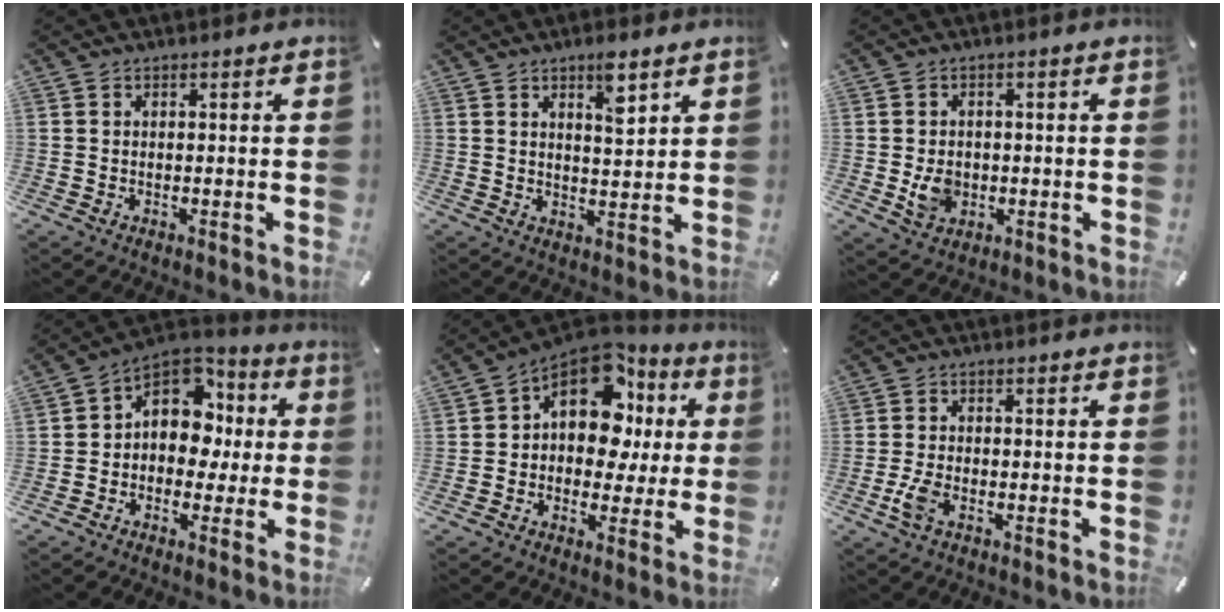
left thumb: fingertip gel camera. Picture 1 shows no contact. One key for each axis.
{"total": 5.9, "fx": 3.8, "fy": 1.8, "fz": 4.1, "tx": -0.057, "ty": -0.023, "tz": 0.059}
{"total": 5.4, "fx": -0.7, "fy": 4.5, "fz": 2.8, "tx": -0.037, "ty": -0.006, "tz": -0.015}
{"total": 12.1, "fx": 2.3, "fy": 9.7, "fz": 6.9, "tx": -0.107, "ty": -0.015, "tz": 0.044}
{"total": 15.2, "fx": 5.3, "fy": 10.3, "fz": 9.7, "tx": -0.155, "ty": -0.034, "tz": 0.096}
{"total": 3.6, "fx": -1.7, "fy": 1.6, "fz": 2.7, "tx": -0.071, "ty": -0.002, "tz": -0.035}